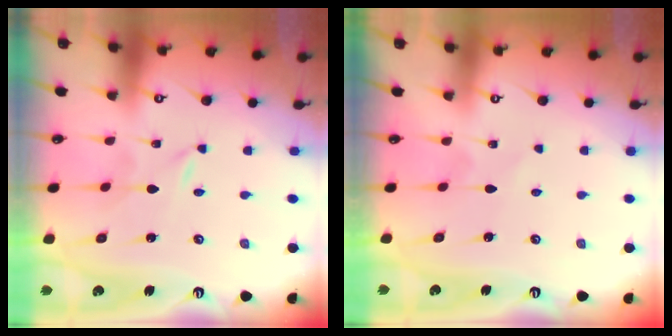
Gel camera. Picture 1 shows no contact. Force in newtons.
{"total": 3.0, "press": 3.0, "slide": 0.4}